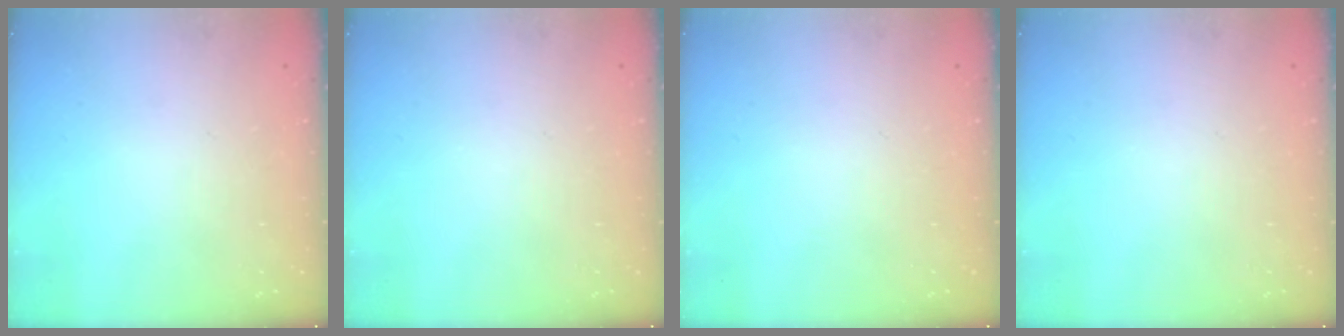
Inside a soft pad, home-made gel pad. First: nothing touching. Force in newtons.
{"total": 0.0}
{"total": 0.0}
{"total": 0.0}